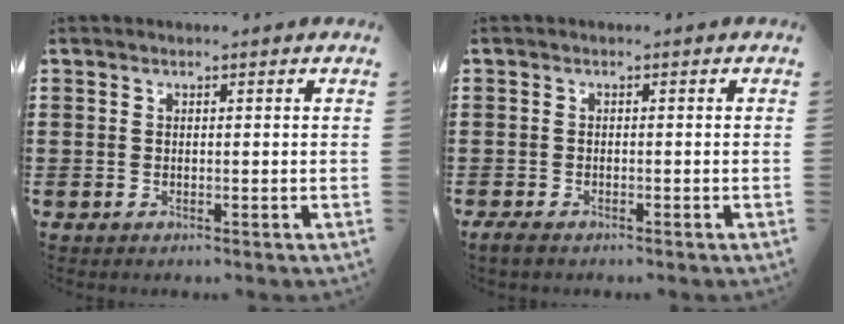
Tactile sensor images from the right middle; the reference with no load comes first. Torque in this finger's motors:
{"motor_torque": [2.14, 0.00, 0.08, 0.04]}